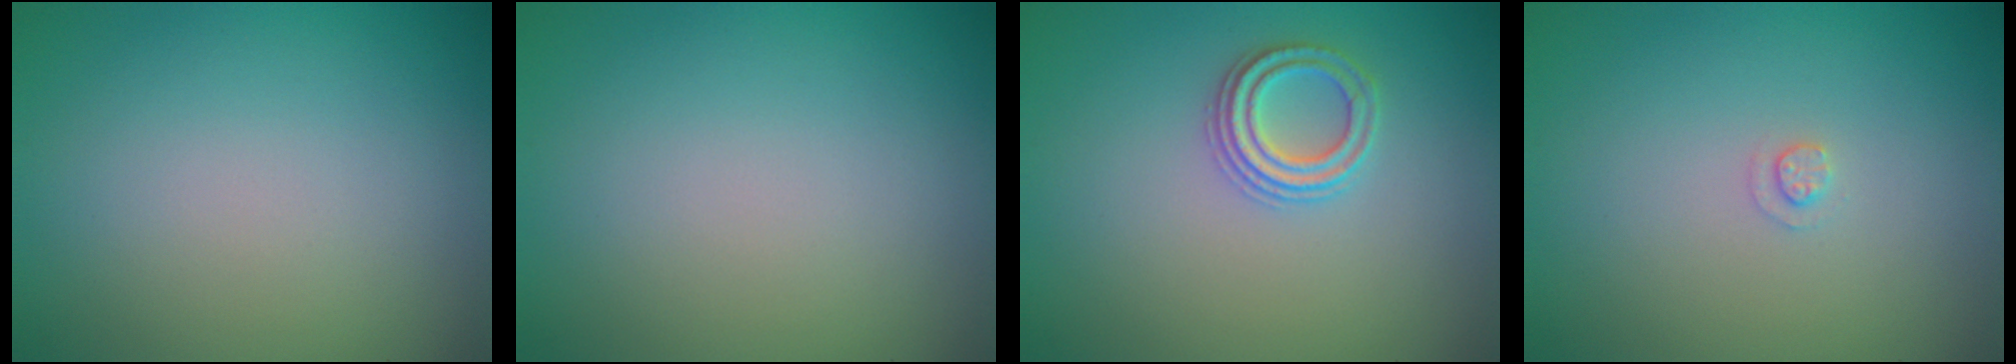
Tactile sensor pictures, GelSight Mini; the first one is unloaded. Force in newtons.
{"total": 0.0}
{"total": 2.3, "press": 2.2, "slide": 0.5}
{"total": 0.9, "press": 0.9, "slide": 0.2}